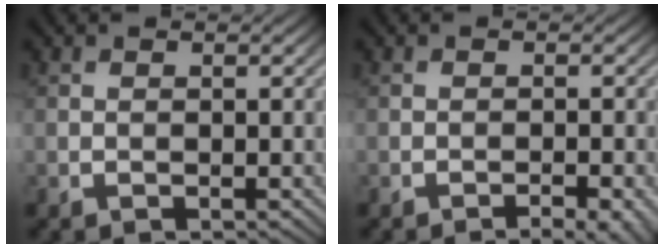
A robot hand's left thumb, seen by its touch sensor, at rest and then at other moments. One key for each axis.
{"total": 2.8, "fx": -1.9, "fy": 0.5, "fz": 2.0, "tx": -0.027, "ty": 0.006, "tz": -0.027}